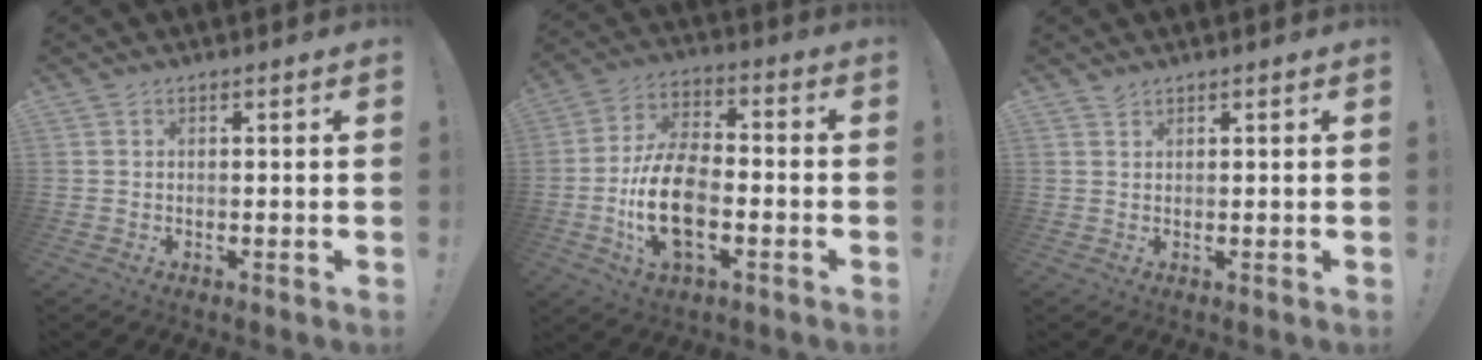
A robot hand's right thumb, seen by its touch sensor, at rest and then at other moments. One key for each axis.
{"total": 16.4, "fx": -4.6, "fy": 9.4, "fz": 12.7, "tx": -0.240, "ty": 0.021, "tz": -0.076}
{"total": 1.0, "fx": 0.9, "fy": 0.3, "fz": 0.3, "tx": -0.004, "ty": -0.003, "tz": 0.017}